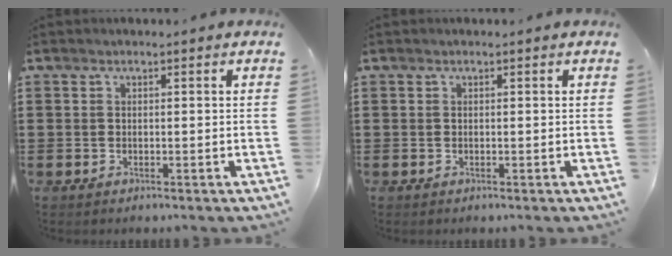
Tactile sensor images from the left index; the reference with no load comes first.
{"total": 0.0}